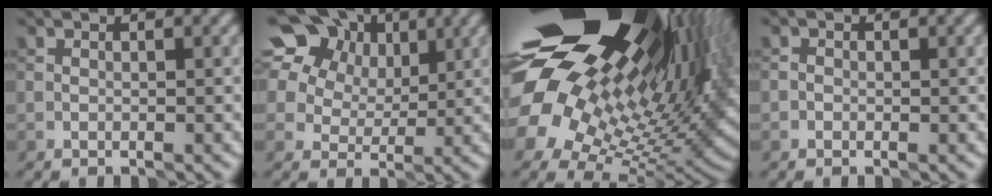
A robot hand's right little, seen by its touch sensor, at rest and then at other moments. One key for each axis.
{"total": 21.2, "fx": 10.5, "fy": 15.7, "fz": 9.7, "tx": -0.230, "ty": 0.059, "tz": 0.178}
{"total": 20.7, "fx": 8.9, "fy": 10.5, "fz": 15.5, "tx": -0.290, "ty": 0.035, "tz": 0.154}
{"total": 0.9, "fx": 0.0, "fy": 0.8, "fz": 0.3, "tx": 0.007, "ty": 0.001, "tz": -0.015}